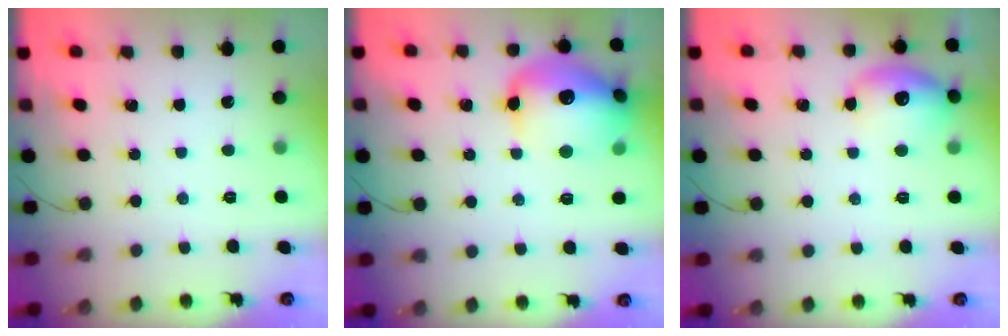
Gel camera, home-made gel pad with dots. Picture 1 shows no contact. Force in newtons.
{"total": 19.7, "press": 19.6, "slide": 1.7}
{"total": 11.0, "press": 10.8, "slide": 1.8}